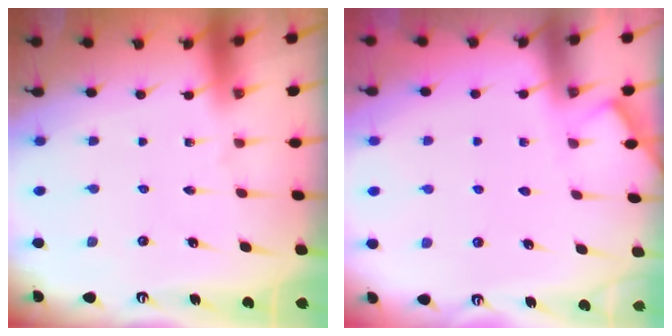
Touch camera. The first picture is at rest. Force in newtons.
{"total": 2.5, "press": 2.4, "slide": 0.4}